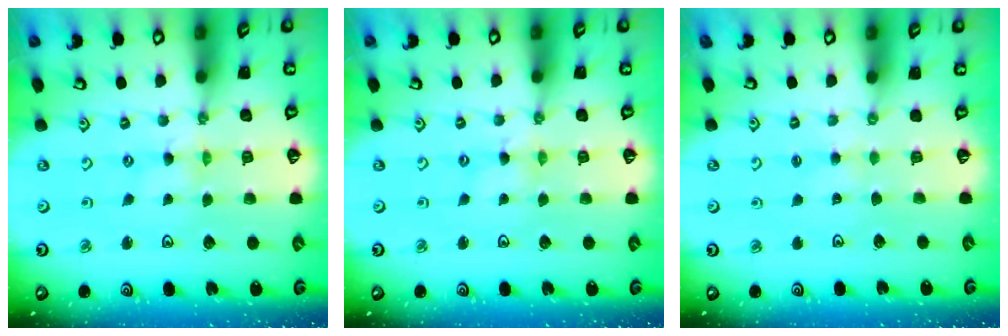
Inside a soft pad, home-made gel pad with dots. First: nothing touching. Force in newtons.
{"total": 1.4, "press": 1.4, "slide": 0.2}
{"total": 1.7, "press": 1.7, "slide": 0.4}